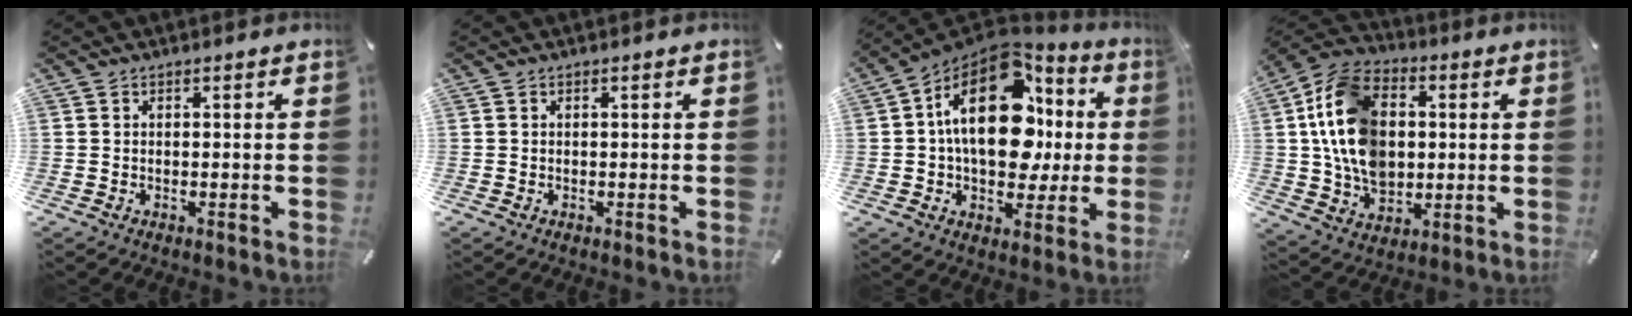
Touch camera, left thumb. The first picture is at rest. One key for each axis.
{"total": 0.0}
{"total": 23.5, "fx": 4.0, "fy": 14.6, "fz": 18.0, "tx": -0.297, "ty": -0.015, "tz": 0.069}
{"total": 16.7, "fx": 1.0, "fy": 12.6, "fz": 10.9, "tx": -0.243, "ty": 0.008, "tz": 0.021}